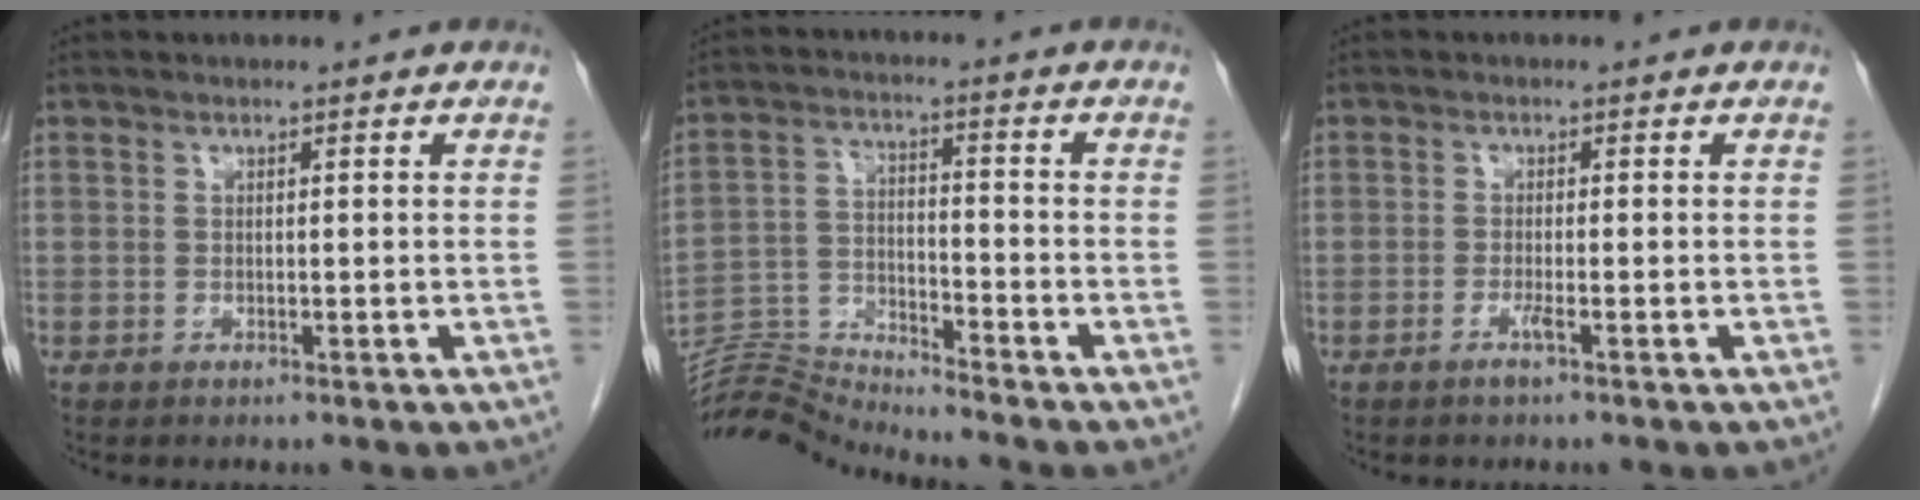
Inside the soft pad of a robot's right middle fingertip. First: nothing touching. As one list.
[{"total": 9.0, "force": [-8.7, -2.4, -0.8], "torque": [0.007, 0.017, -0.163]}, {"total": 1.4, "force": [-0.9, -0.2, 1.1], "torque": [-0.024, -0.001, -0.018]}]